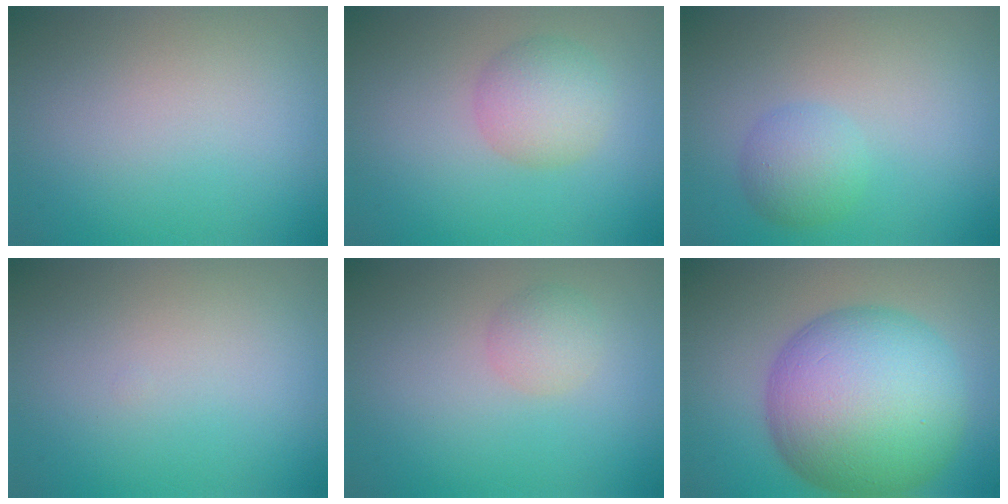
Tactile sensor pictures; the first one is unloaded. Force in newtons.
{"total": 3.5, "press": 3.5, "slide": 0.1}
{"total": 2.5, "press": 2.5, "slide": 0.2}
{"total": 0.0}
{"total": 1.8, "press": 1.8, "slide": 0.0}
{"total": 15.2, "press": 15.2, "slide": 0.1}